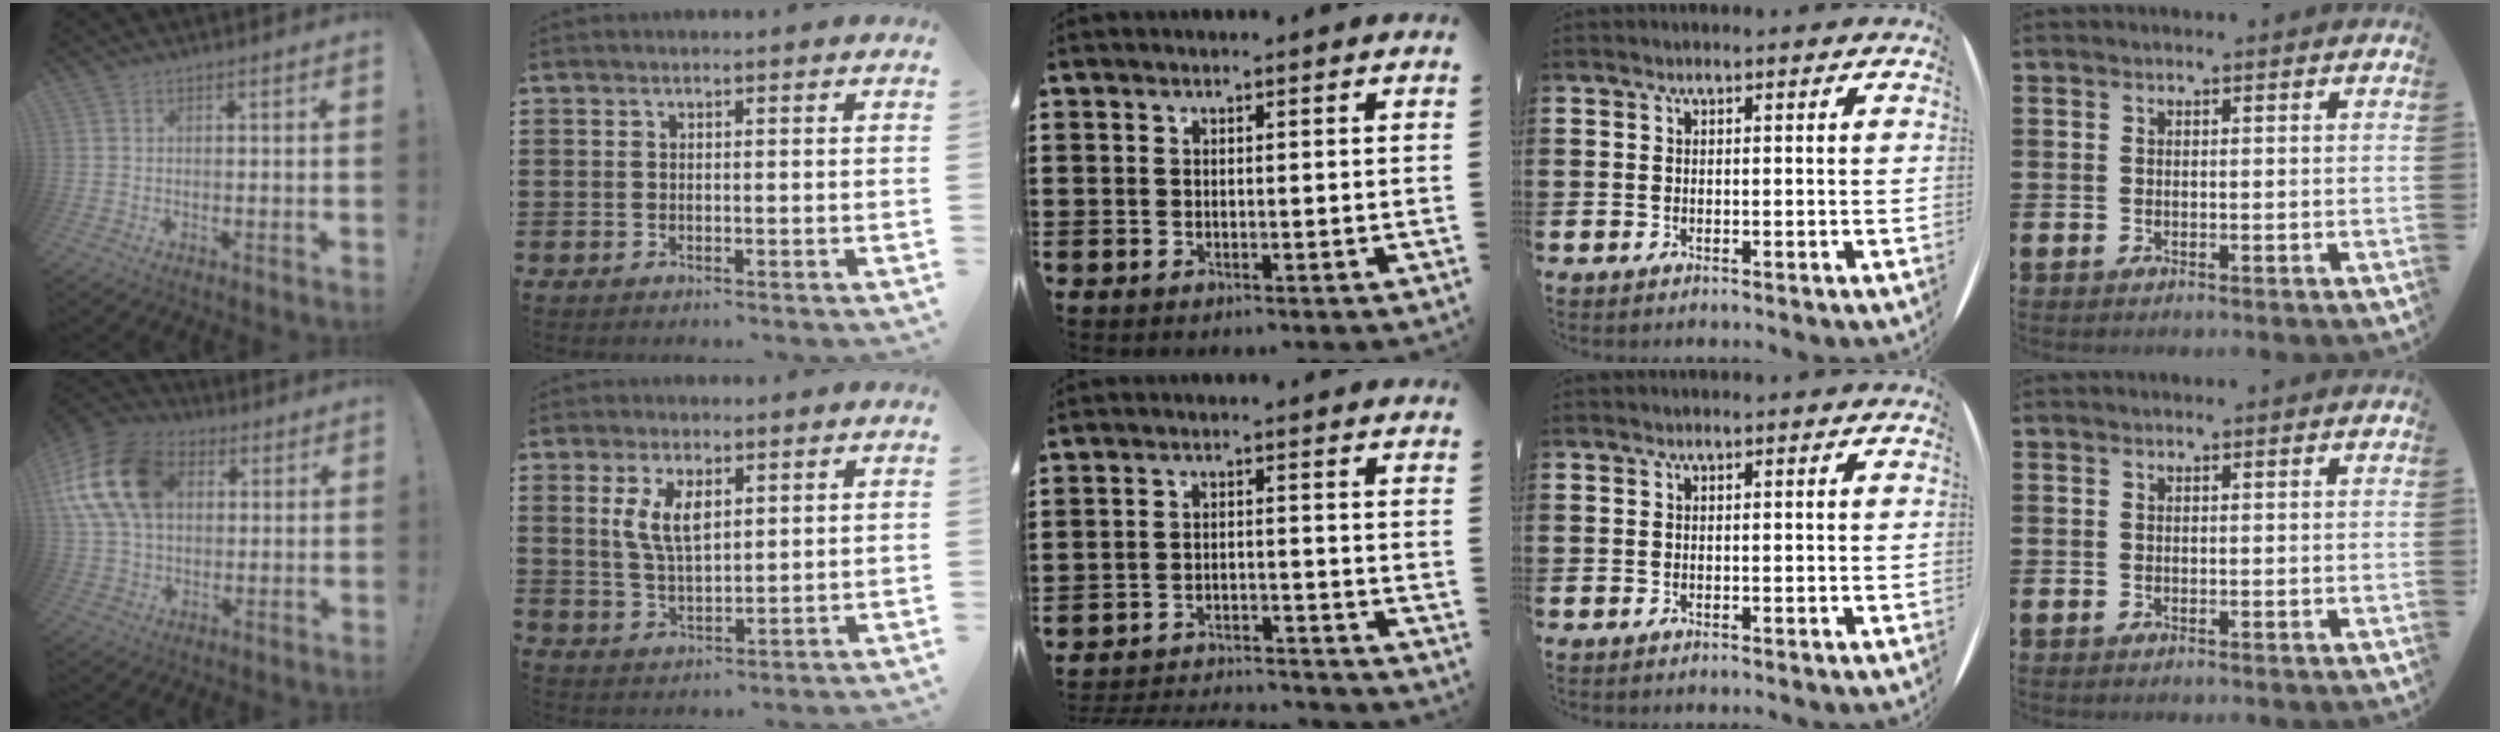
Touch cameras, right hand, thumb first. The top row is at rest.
{"thumb": {"total": 19.4, "force": [5.4, 14.1, 12.2], "torque": [-0.224, -0.004, 0.103]}, "index": {"total": 5.9, "force": [2.2, 2.5, 4.9], "torque": [-0.104, 0.004, 0.040]}, "middle": {"total": 3.9, "force": [-3.8, 0.3, 0.4], "torque": [-0.010, 0.003, -0.081]}}